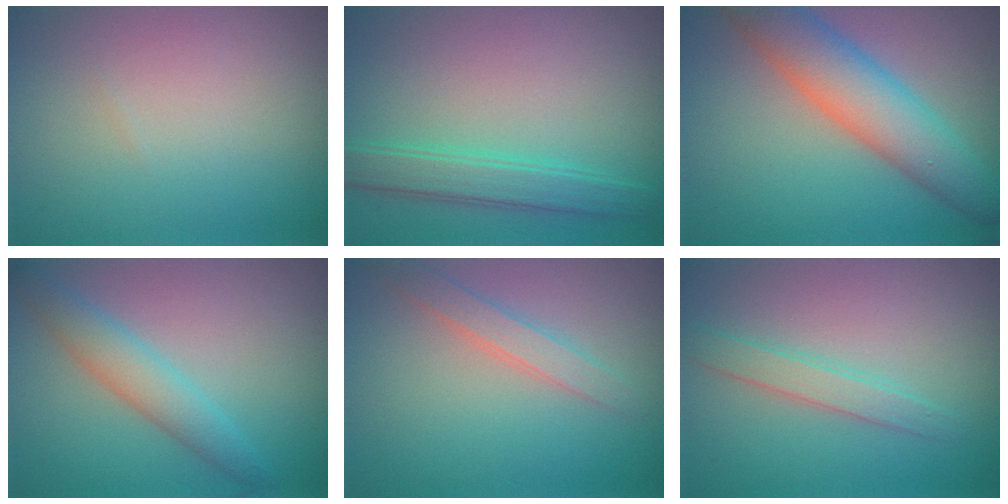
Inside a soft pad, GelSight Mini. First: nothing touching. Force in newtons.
{"total": 2.4, "press": 2.4, "slide": 0.2}
{"total": 6.8, "press": 6.8, "slide": 0.3}
{"total": 3.2, "press": 3.2, "slide": 0.0}
{"total": 2.0, "press": 2.0, "slide": 0.1}
{"total": 2.0, "press": 2.0, "slide": 0.0}